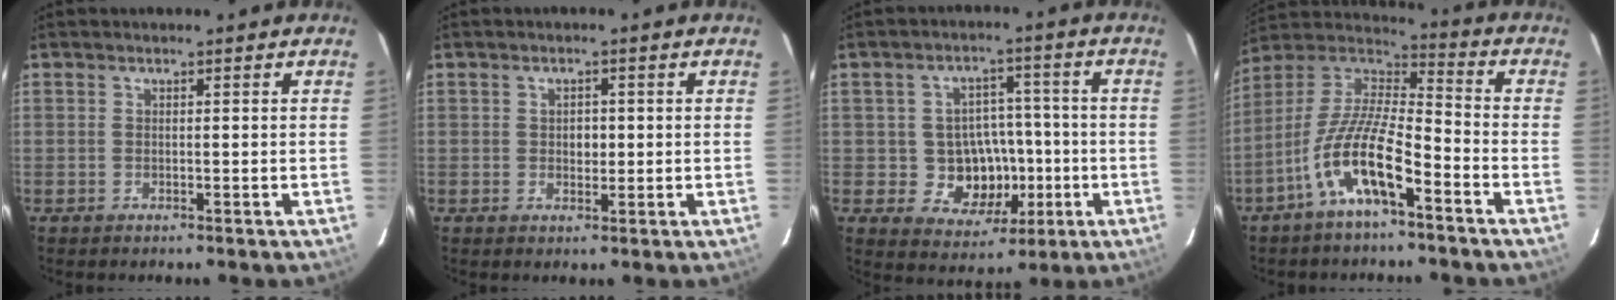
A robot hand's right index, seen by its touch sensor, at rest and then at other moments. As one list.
[{"total": 2.2, "force": [0.0, 1.7, 1.3], "torque": [-0.018, 0.005, 0.000]}, {"total": 9.8, "force": [-1.9, 8.6, 4.3], "torque": [-0.090, 0.015, -0.012]}, {"total": 14.1, "force": [-7.5, 3.6, 11.4], "torque": [-0.226, -0.009, -0.145]}]